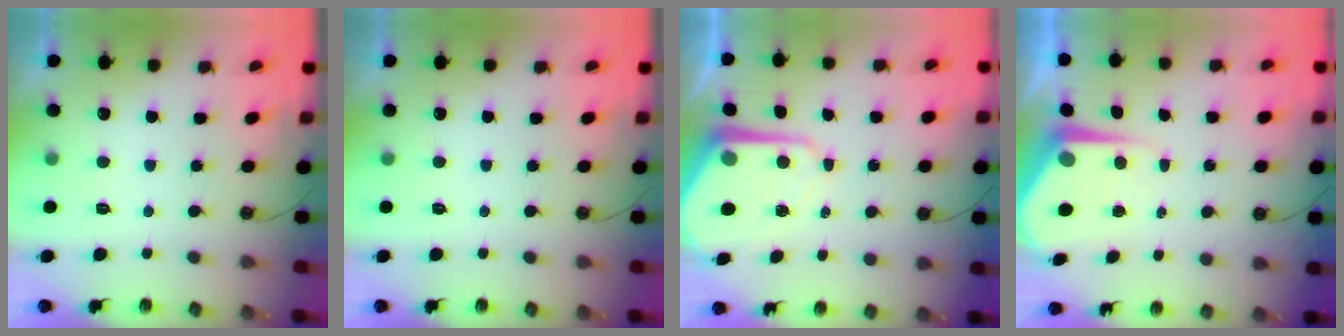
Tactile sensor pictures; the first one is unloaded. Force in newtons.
{"total": 0.0}
{"total": 9.1, "press": 9.1, "slide": 0.7}
{"total": 6.1, "press": 6.1, "slide": 0.6}